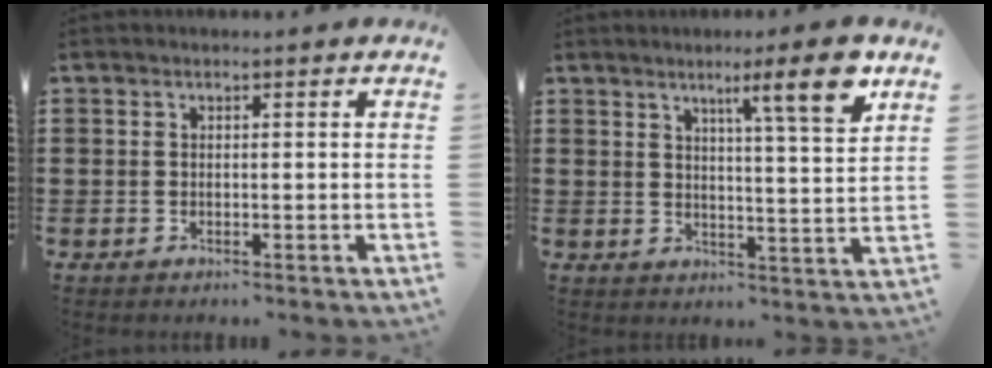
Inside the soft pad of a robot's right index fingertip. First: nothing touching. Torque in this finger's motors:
{"motor_torque": [0.47, 0.41, 0.69, 0.07]}